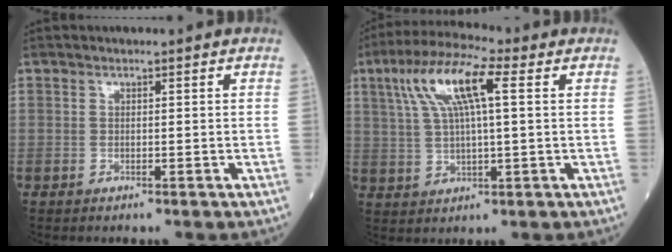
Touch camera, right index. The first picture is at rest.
{"total": 10.8, "force": [3.8, 2.0, 10.0], "torque": [-0.201, 0.028, 0.068]}